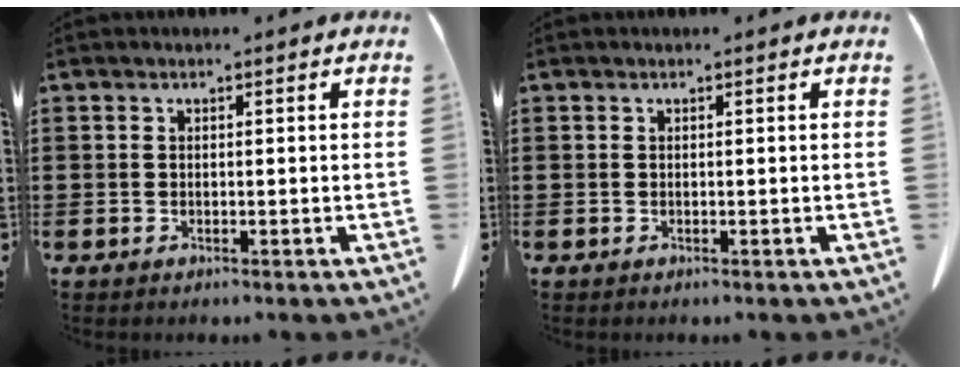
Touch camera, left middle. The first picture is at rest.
{"total": 0.0}